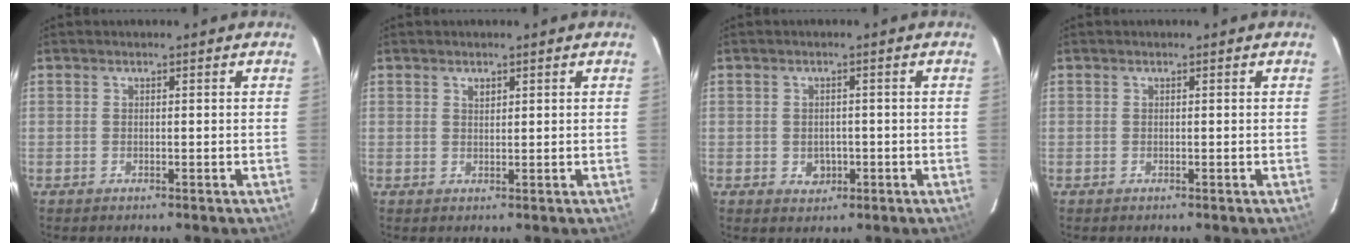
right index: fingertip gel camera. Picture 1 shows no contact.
{"total": 1.1, "force": [0.7, 0.6, 0.6], "torque": [-0.009, 0.003, 0.013]}
{"total": 3.1, "force": [-0.7, 2.7, 1.4], "torque": [-0.025, 0.004, 0.001]}
{"total": 0.0}